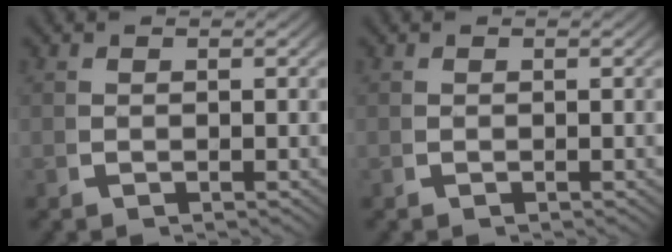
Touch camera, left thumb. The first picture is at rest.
{"total": 0.0}